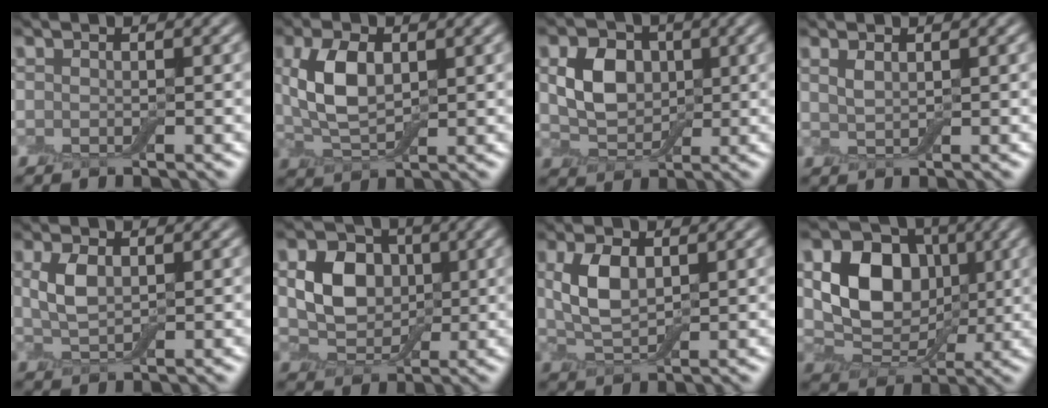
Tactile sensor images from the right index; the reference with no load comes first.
{"total": 4.8, "force": [1.3, 2.7, 3.8], "torque": [-0.089, 0.009, 0.026]}
{"total": 4.3, "force": [1.0, 3.3, 2.5], "torque": [-0.057, 0.004, 0.015]}
{"total": 1.0, "force": [0.8, 0.1, 0.5], "torque": [-0.017, 0.003, 0.018]}
{"total": 2.4, "force": [0.9, 1.3, 1.8], "torque": [-0.051, 0.005, 0.020]}
{"total": 4.8, "force": [0.9, 3.9, 2.7], "torque": [-0.061, 0.003, 0.010]}
{"total": 3.7, "force": [1.2, 1.9, 2.9], "torque": [-0.072, 0.008, 0.024]}
{"total": 8.2, "force": [1.8, 6.5, 4.7], "torque": [-0.086, 0.000, 0.028]}